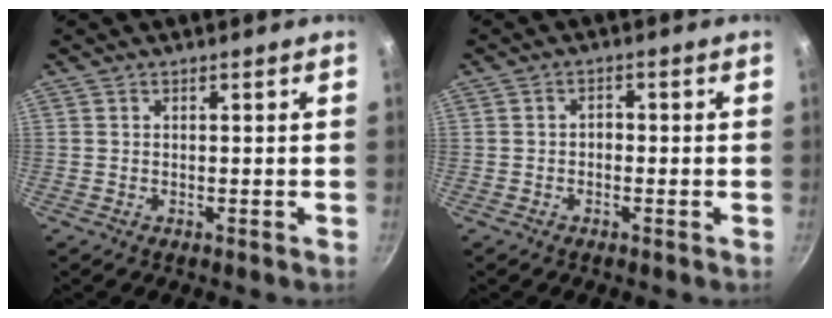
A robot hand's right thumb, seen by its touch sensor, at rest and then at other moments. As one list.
[{"total": 1.6, "force": [-0.6, 1.1, 0.9], "torque": [-0.011, 0.010, -0.012]}]